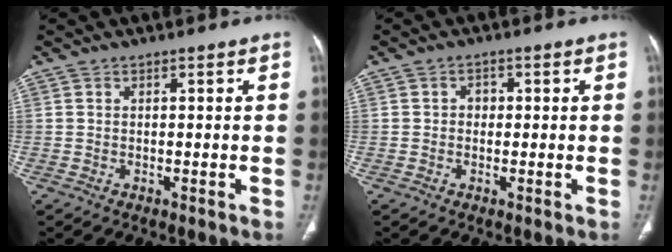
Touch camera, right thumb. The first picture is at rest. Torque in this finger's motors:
{"motor_torque": [-0.28, -0.32, 0.21, 0.26, -0.01]}